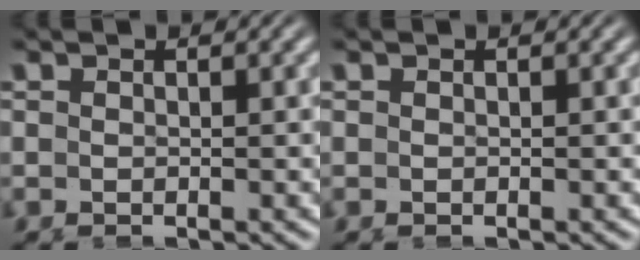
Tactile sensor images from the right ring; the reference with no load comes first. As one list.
[{"total": 0.0}]